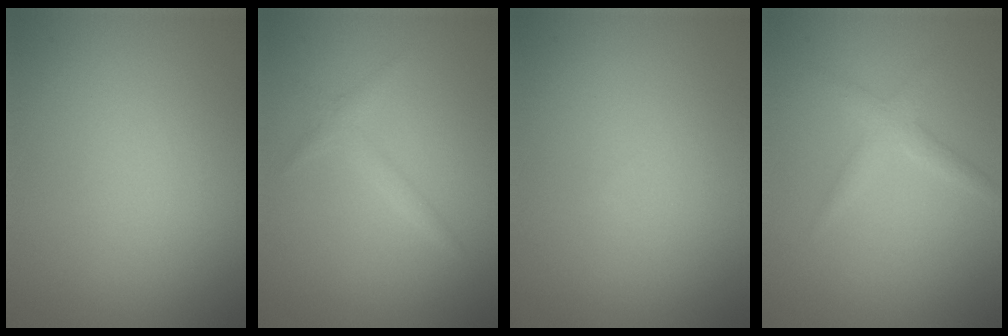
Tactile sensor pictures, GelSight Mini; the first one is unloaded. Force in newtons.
{"total": 1.3, "press": 1.3, "slide": 0.0}
{"total": 0.0}
{"total": 1.9, "press": 1.9, "slide": 0.0}